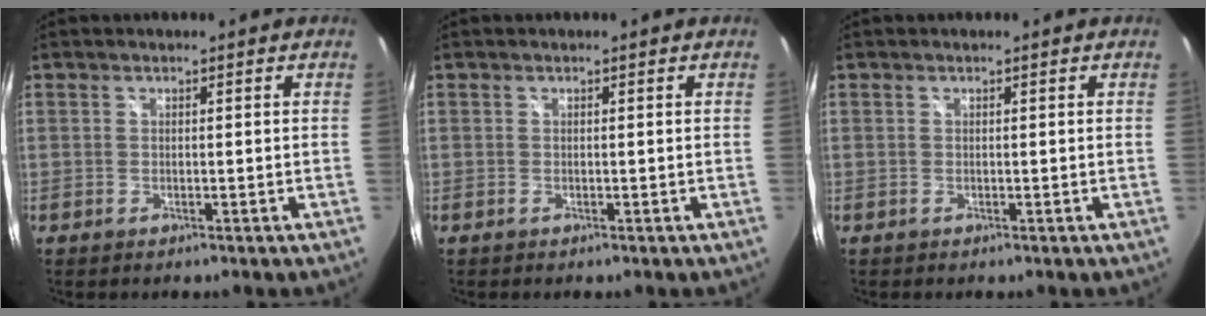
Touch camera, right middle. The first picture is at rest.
{"total": 0.0}
{"total": 0.0}